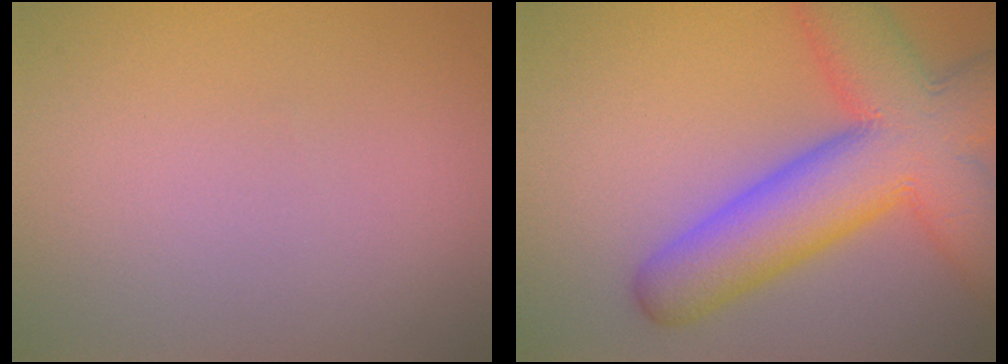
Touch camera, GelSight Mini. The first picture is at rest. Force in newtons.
{"total": 12.1, "press": 12.1, "slide": 0.4}